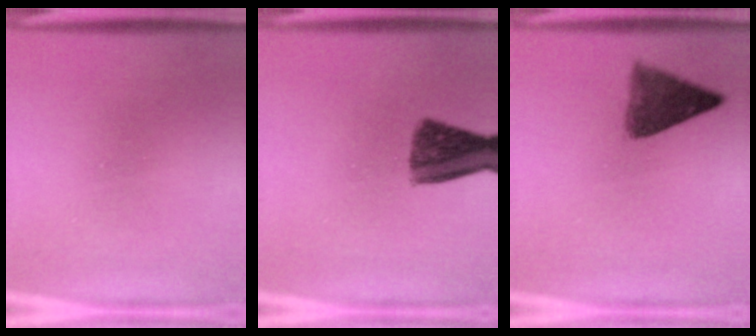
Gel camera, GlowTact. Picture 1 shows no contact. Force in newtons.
{"total": 8.2}
{"total": 6.4}